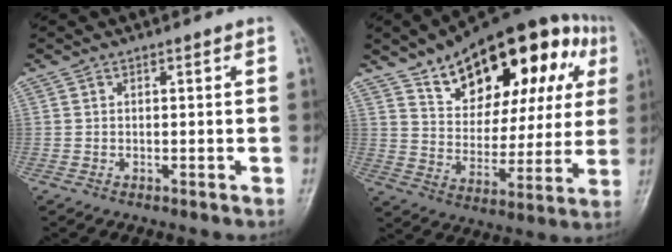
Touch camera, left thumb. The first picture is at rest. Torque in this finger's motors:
{"motor_torque": [1.65, 1.66, 1.61, -1.17, 0.21]}